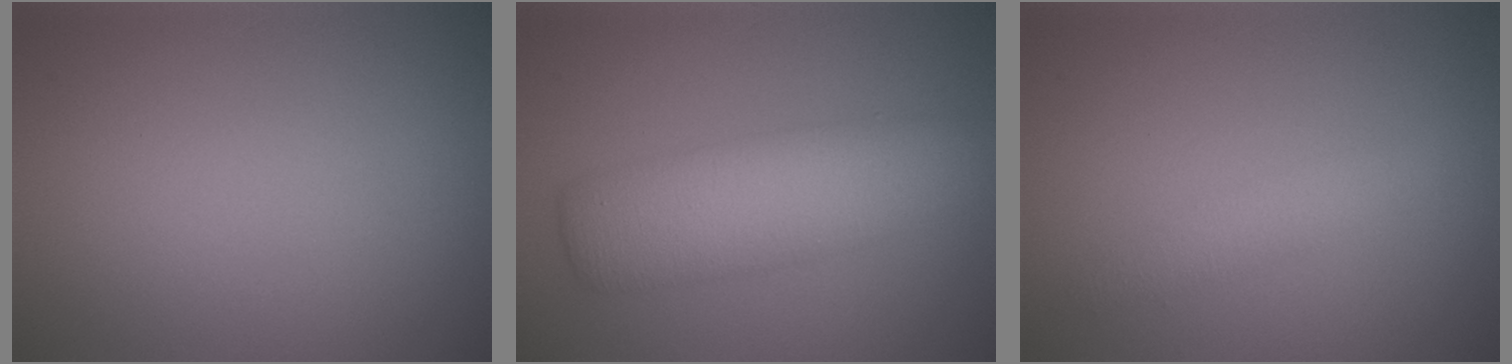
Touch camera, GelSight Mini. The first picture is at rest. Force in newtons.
{"total": 6.8, "press": 6.8, "slide": 0.3}
{"total": 1.7, "press": 1.7, "slide": 0.1}